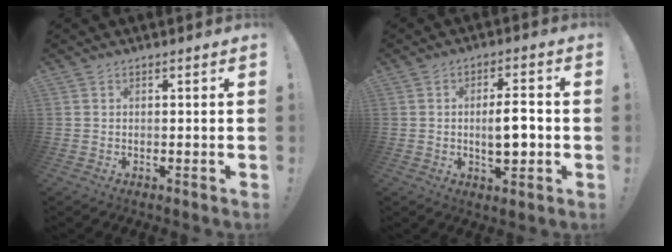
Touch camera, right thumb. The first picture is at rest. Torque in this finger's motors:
{"motor_torque": [0.03, 0.22, 0.22, 0.21, 0.02]}